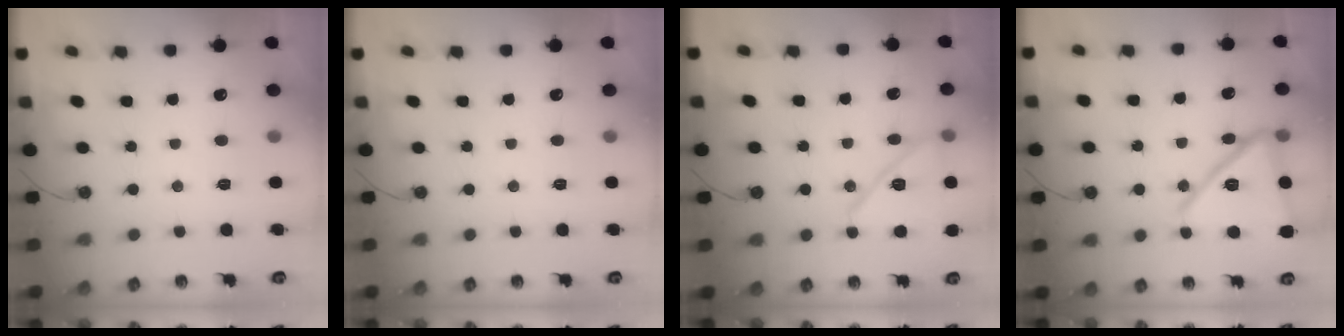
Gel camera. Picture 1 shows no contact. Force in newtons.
{"total": 0.0}
{"total": 13.9, "press": 13.9, "slide": 0.3}
{"total": 17.7, "press": 16.3, "slide": 6.9}